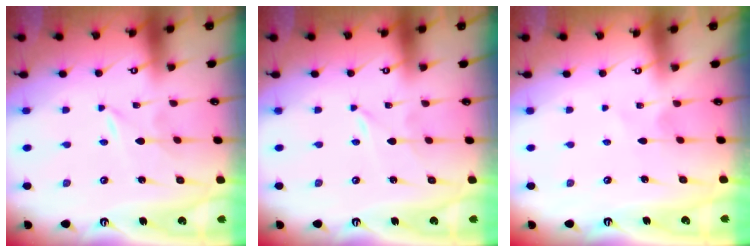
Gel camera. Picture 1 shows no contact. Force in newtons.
{"total": 0.0}
{"total": 2.4, "press": 2.4, "slide": 0.3}